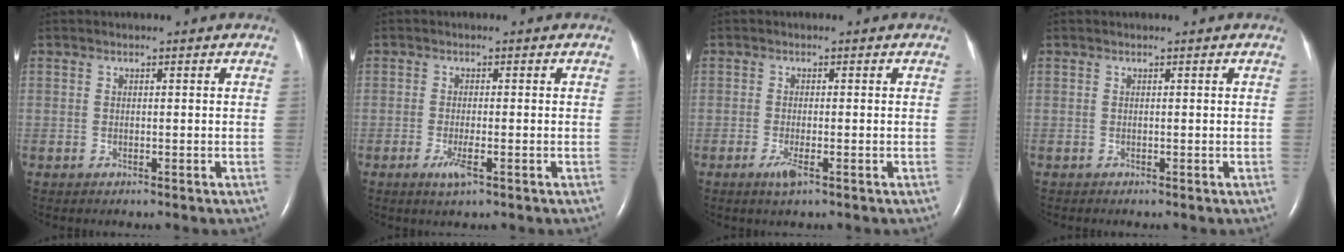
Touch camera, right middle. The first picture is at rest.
{"total": 2.6, "force": [-1.3, 0.3, 2.2], "torque": [-0.049, -0.007, -0.023]}
{"total": 2.1, "force": [-1.2, 0.2, 1.8], "torque": [-0.041, -0.005, -0.023]}
{"total": 0.0}